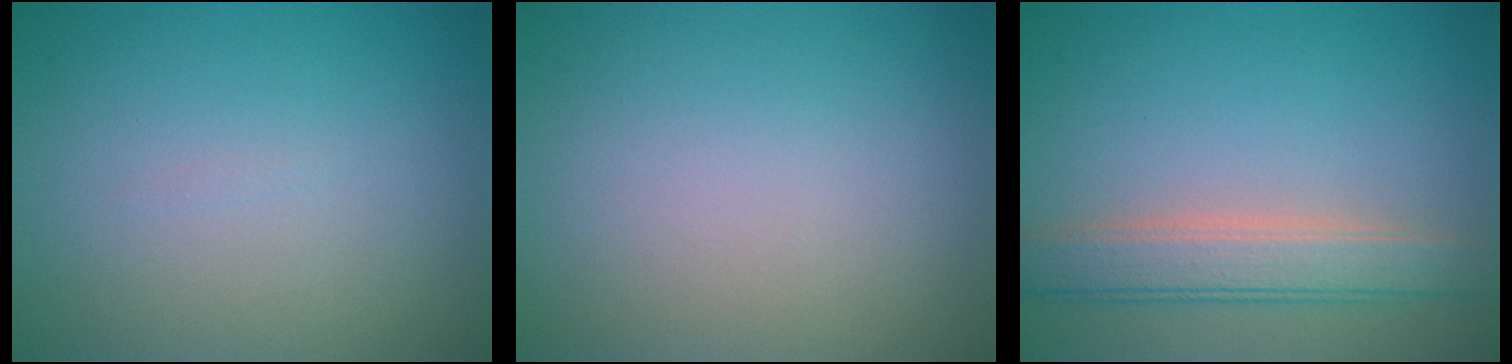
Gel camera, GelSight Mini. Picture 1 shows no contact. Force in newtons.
{"total": 0.0}
{"total": 4.2, "press": 4.2, "slide": 0.4}